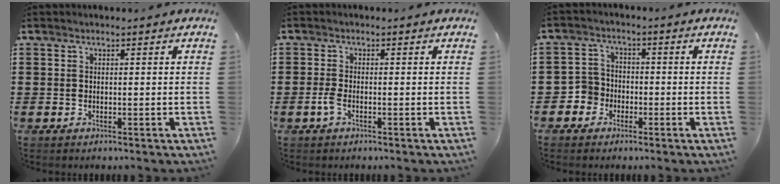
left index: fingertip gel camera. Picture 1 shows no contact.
{"total": 2.0, "force": [-0.9, 0.6, 1.7], "torque": [-0.045, -0.005, -0.020]}
{"total": 3.8, "force": [-2.2, 3.1, 0.5], "torque": [-0.037, 0.001, -0.053]}